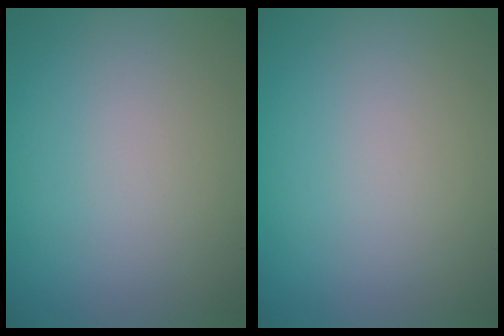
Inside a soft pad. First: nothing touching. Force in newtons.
{"total": 0.0}